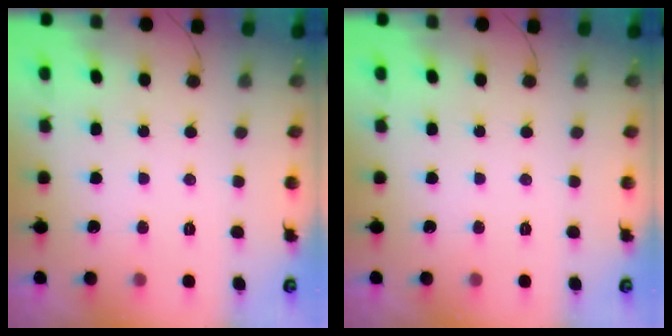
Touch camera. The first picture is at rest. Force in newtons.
{"total": 0.0}